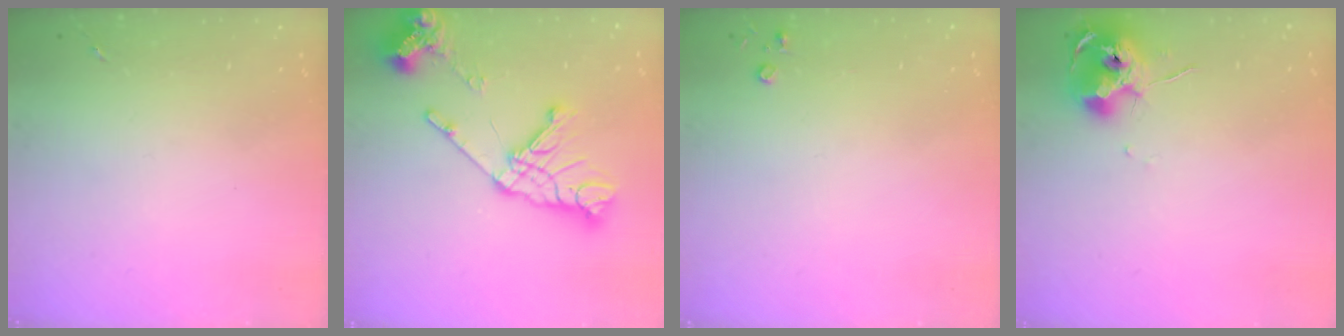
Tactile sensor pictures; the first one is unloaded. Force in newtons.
{"total": 19.2, "press": 19.1, "slide": 2.3}
{"total": 2.8, "press": 2.8, "slide": 0.3}
{"total": 10.5, "press": 10.4, "slide": 1.0}